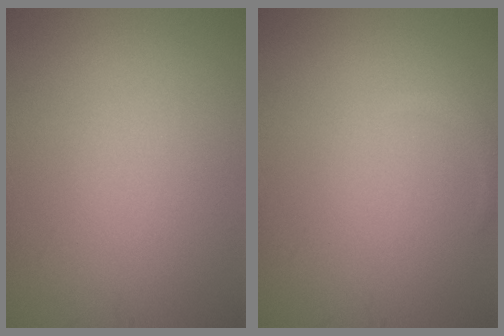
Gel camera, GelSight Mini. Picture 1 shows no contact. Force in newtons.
{"total": 0.8, "press": 0.8, "slide": 0.1}